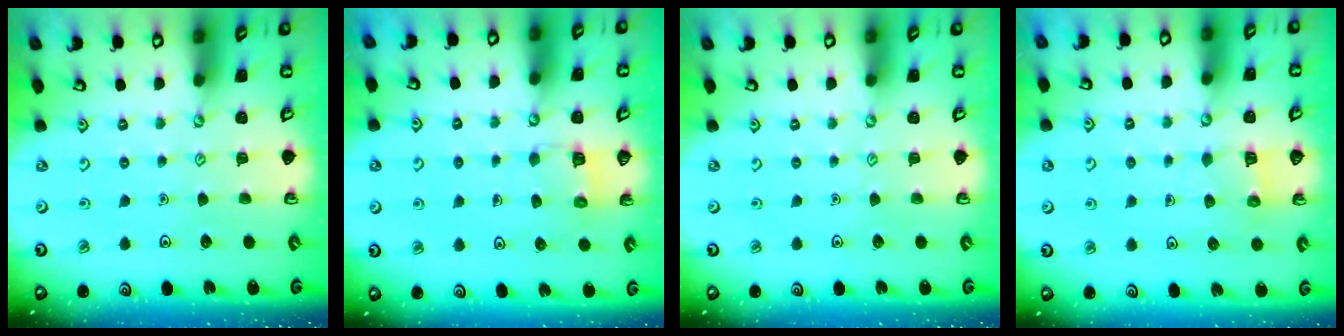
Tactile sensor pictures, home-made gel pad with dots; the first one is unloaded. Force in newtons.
{"total": 5.4, "press": 5.4, "slide": 0.2}
{"total": 0.0}
{"total": 4.5, "press": 4.5, "slide": 0.5}